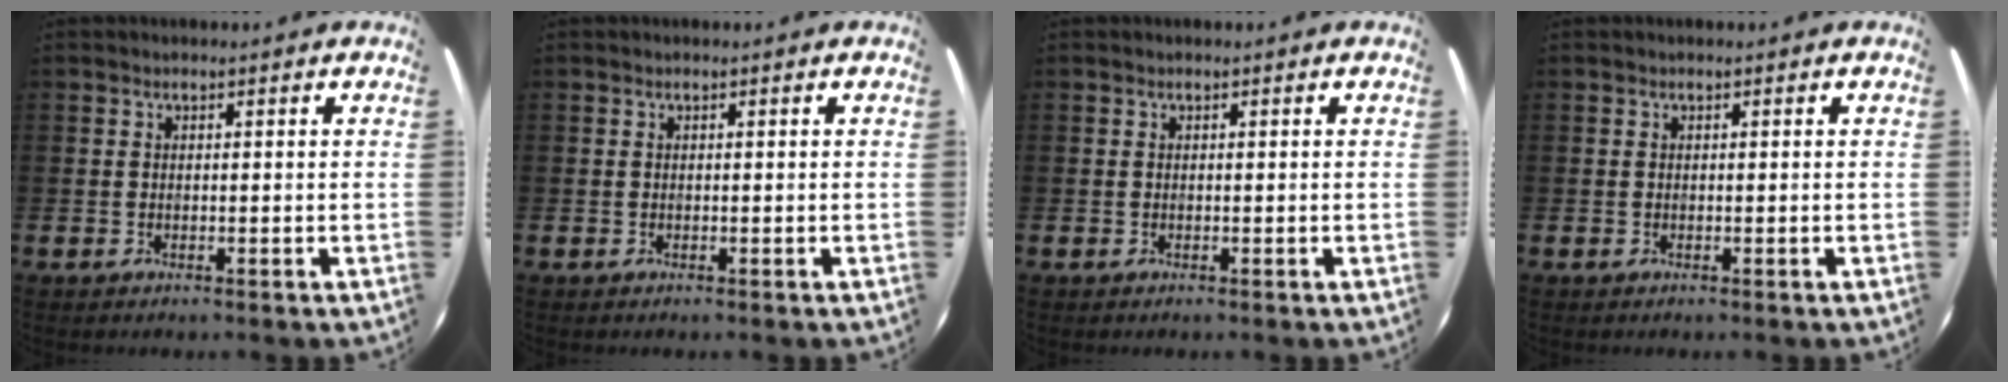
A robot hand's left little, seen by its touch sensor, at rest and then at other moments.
{"total": 0.0}
{"total": 0.0}
{"total": 0.0}